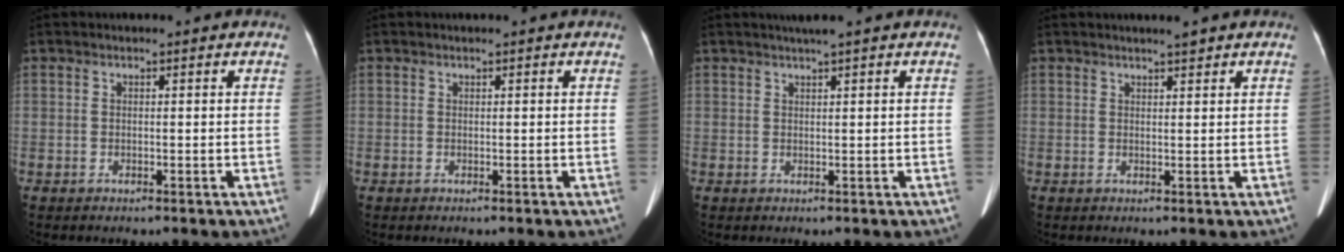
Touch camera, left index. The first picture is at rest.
{"total": 0.0}
{"total": 1.8, "force": [1.3, -0.4, 1.2], "torque": [-0.021, 0.007, 0.025]}
{"total": 1.2, "force": [1.0, 0.0, 0.6], "torque": [-0.012, 0.002, 0.017]}